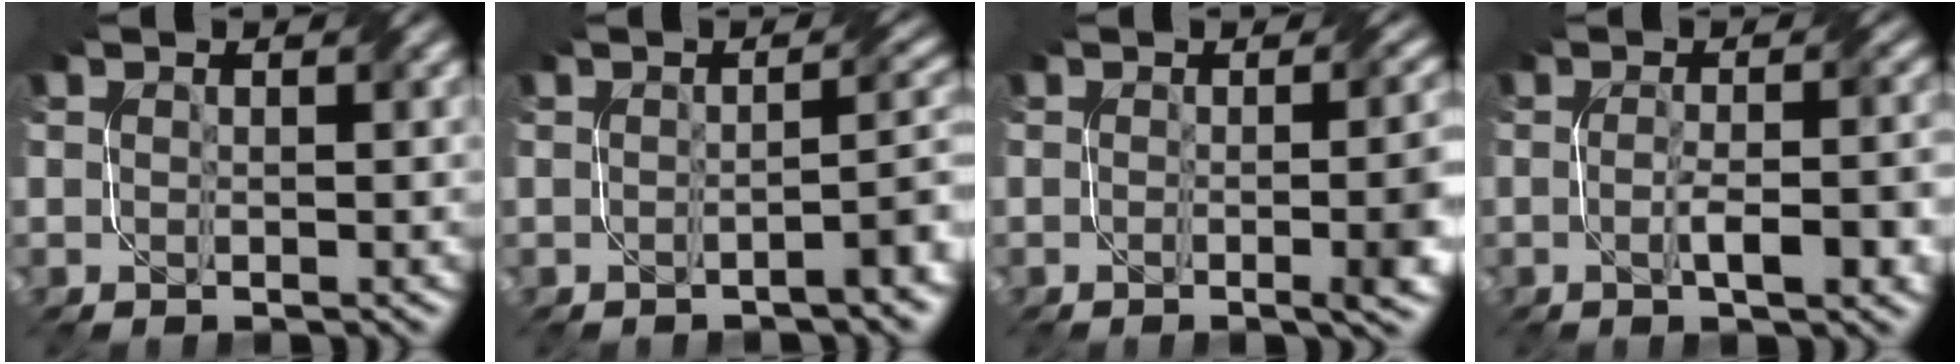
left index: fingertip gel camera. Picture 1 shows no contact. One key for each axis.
{"total": 3.3, "fx": -1.5, "fy": 0.7, "fz": 2.9, "tx": -0.033, "ty": 0.012, "tz": -0.031}
{"total": 7.0, "fx": -0.9, "fy": 2.4, "fz": 6.6, "tx": -0.052, "ty": 0.000, "tz": -0.011}
{"total": 4.8, "fx": -1.1, "fy": 1.1, "fz": 4.5, "tx": -0.069, "ty": 0.001, "tz": -0.015}